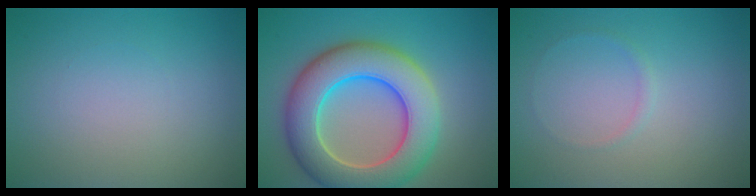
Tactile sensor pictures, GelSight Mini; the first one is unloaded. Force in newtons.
{"total": 10.1, "press": 10.1, "slide": 0.8}
{"total": 0.7, "press": 0.7, "slide": 0.1}